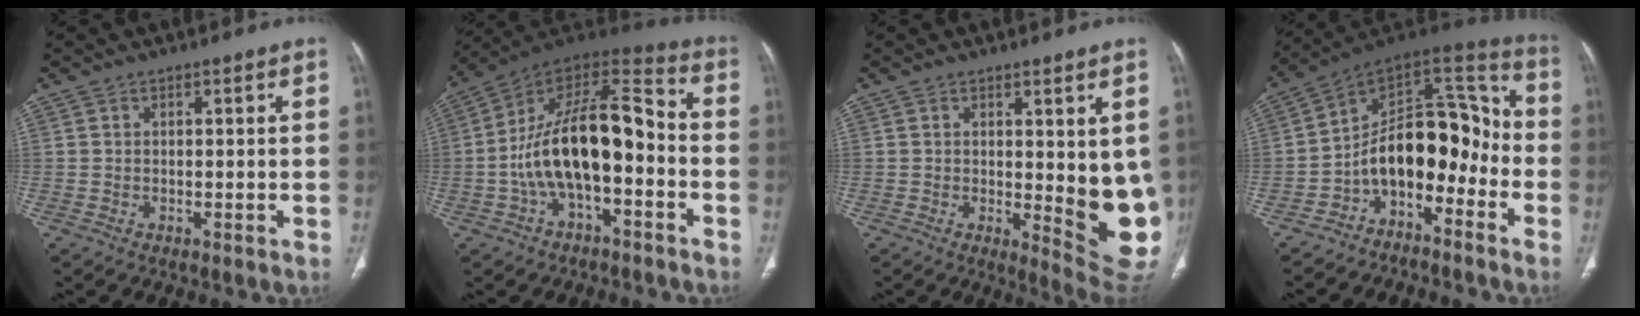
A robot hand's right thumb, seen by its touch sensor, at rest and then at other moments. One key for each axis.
{"total": 19.1, "fx": -3.7, "fy": 9.0, "fz": 16.4, "tx": -0.274, "ty": 0.069, "tz": -0.065}
{"total": 10.9, "fx": 0.1, "fy": 3.6, "fz": 10.3, "tx": -0.108, "ty": -0.026, "tz": 0.011}
{"total": 15.0, "fx": -6.0, "fy": 9.1, "fz": 10.3, "tx": -0.118, "ty": 0.113, "tz": -0.109}